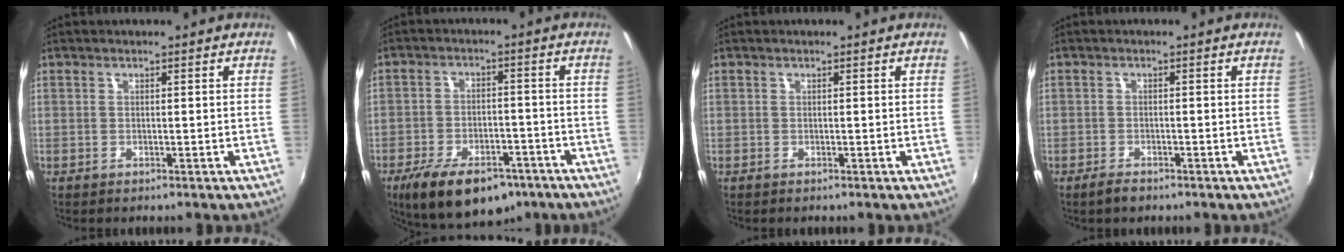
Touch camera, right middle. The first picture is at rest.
{"total": 15.7, "force": [-10.3, 7.3, 9.3], "torque": [-0.188, -0.019, -0.153]}
{"total": 0.0}
{"total": 2.2, "force": [-1.7, 1.0, 0.9], "torque": [-0.024, -0.001, -0.031]}